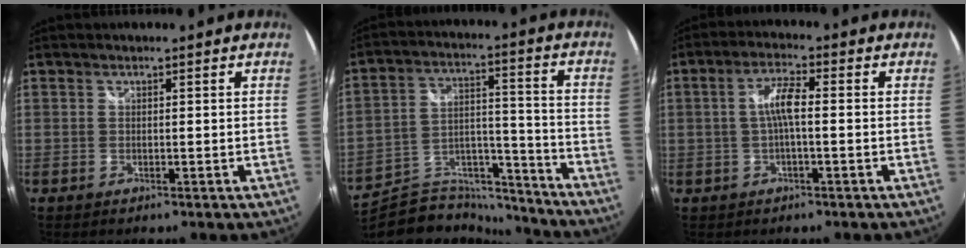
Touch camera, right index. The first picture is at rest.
{"total": 14.6, "force": [-12.8, 5.6, 4.2], "torque": [-0.074, 0.044, -0.202]}
{"total": 4.7, "force": [-0.4, 0.8, 4.6], "torque": [-0.090, 0.011, -0.007]}